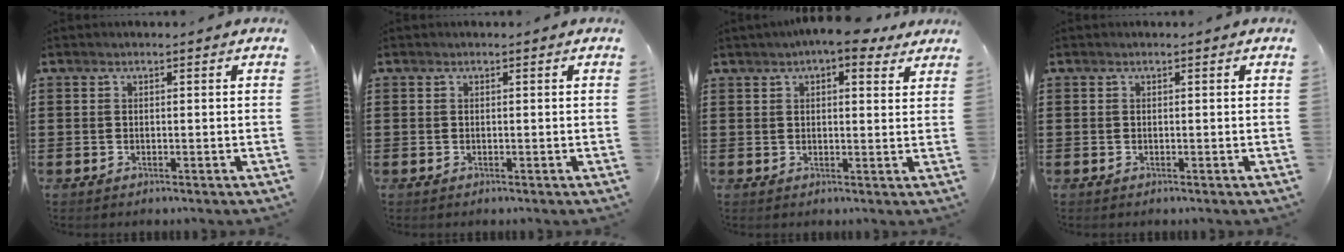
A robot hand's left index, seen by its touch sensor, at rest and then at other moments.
{"total": 0.0}
{"total": 4.9, "force": [3.6, 1.3, 3.0], "torque": [-0.052, -0.003, 0.060]}
{"total": 0.0}